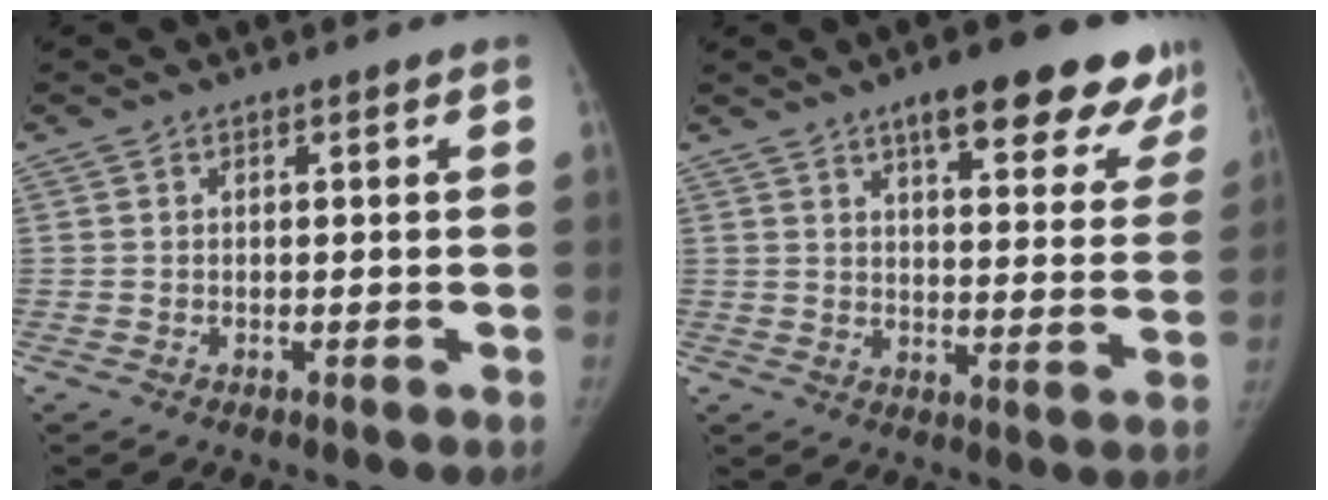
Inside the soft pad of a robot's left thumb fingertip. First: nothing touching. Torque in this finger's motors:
{"motor_torque": [0.43, -0.56, 1.24, -0.17, 0.09]}